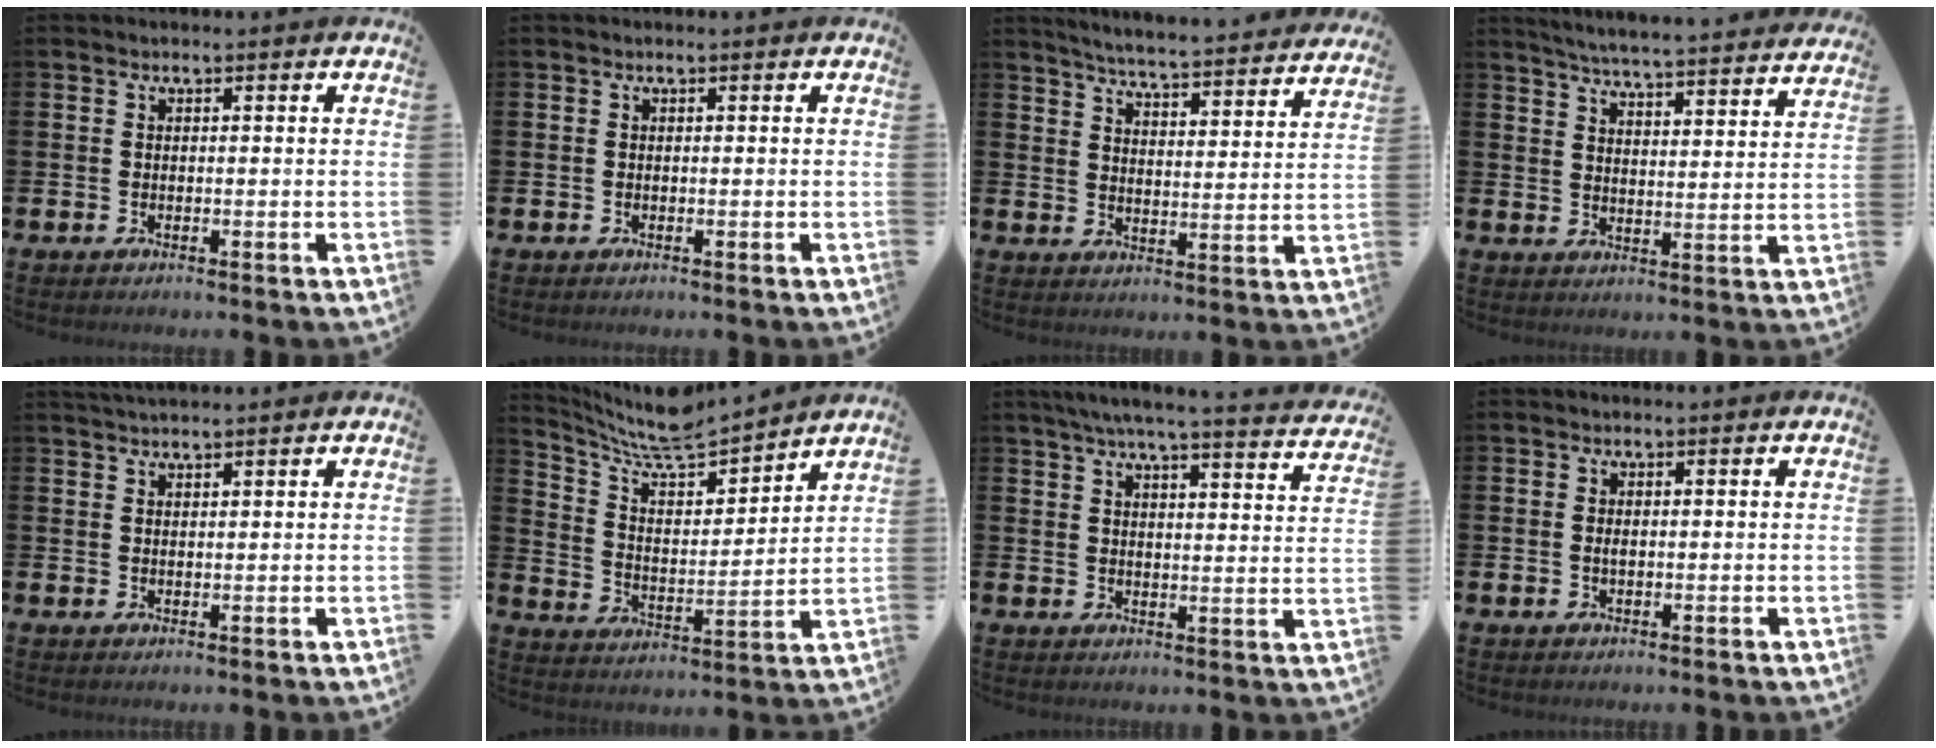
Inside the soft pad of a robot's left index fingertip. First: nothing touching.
{"total": 0.0}
{"total": 5.6, "force": [5.5, -0.2, 1.0], "torque": [-0.036, -0.050, 0.092]}
{"total": 5.6, "force": [5.5, -0.2, 1.0], "torque": [-0.034, -0.046, 0.093]}
{"total": 2.1, "force": [2.0, 0.1, 0.3], "torque": [-0.008, -0.003, 0.037]}
{"total": 9.2, "force": [8.8, 1.3, 2.3], "torque": [-0.079, -0.066, 0.157]}
{"total": 5.9, "force": [5.5, -0.2, 2.1], "torque": [-0.055, -0.034, 0.093]}
{"total": 0.6, "force": [0.2, 0.2, 0.5], "torque": [-0.010, 0.001, 0.002]}